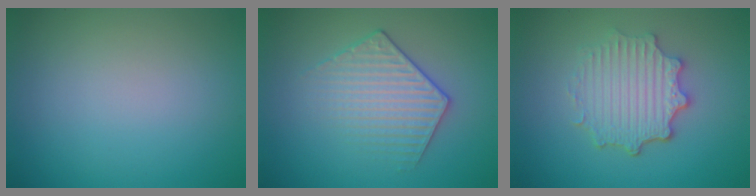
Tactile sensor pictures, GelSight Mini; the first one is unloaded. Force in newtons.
{"total": 3.5, "press": 3.2, "slide": 1.4}
{"total": 4.8, "press": 3.7, "slide": 3.0}